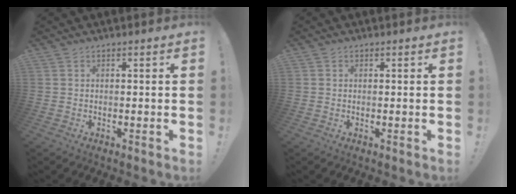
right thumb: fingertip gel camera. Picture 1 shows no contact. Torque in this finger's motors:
{"motor_torque": [-0.26, 0.02, -0.27, -0.12, 0.11]}